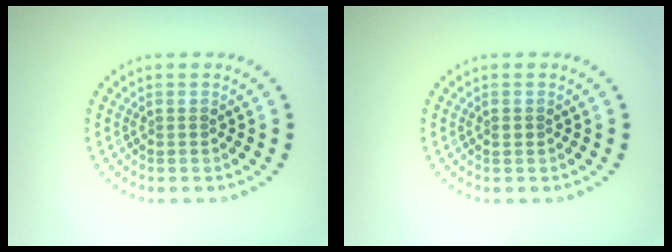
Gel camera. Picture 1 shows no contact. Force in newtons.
{"total": 0.5, "press": 0.5, "slide": 0.1}